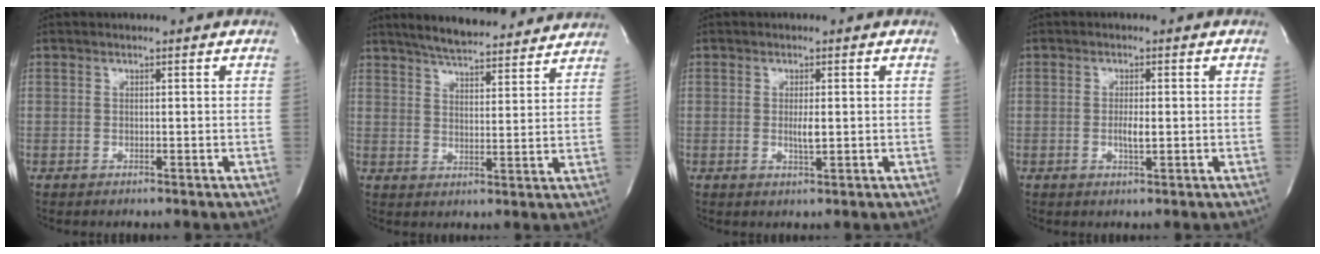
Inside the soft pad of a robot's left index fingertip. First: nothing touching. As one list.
[{"total": 15.4, "force": [14.0, 2.4, 5.9], "torque": [-0.091, 0.018, 0.196]}, {"total": 2.1, "force": [0.0, 0.4, 2.0], "torque": [-0.040, -0.004, 0.000]}, {"total": 2.3, "force": [-0.3, 0.5, 2.2], "torque": [-0.046, -0.002, -0.004]}]